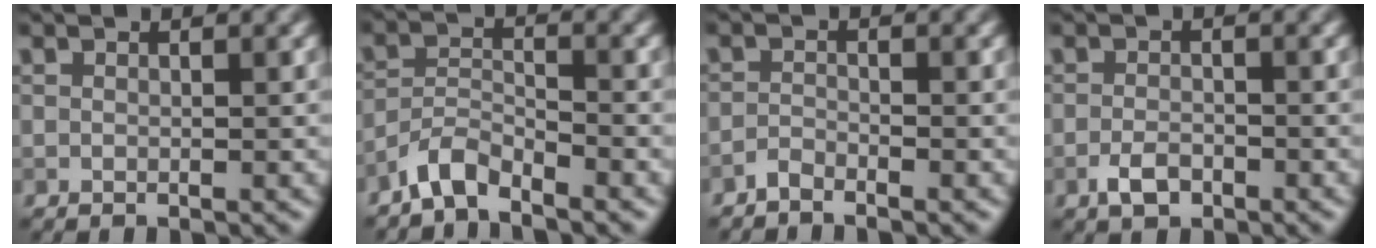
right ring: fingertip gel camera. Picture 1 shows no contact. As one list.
[{"total": 3.1, "force": [-2.8, 0.7, 1.1], "torque": [-0.022, 0.007, -0.064]}, {"total": 1.2, "force": [-1.1, 0.2, 0.3], "torque": [-0.005, 0.003, -0.026]}, {"total": 2.1, "force": [-1.3, 1.0, 1.3], "torque": [-0.023, 0.002, -0.026]}]